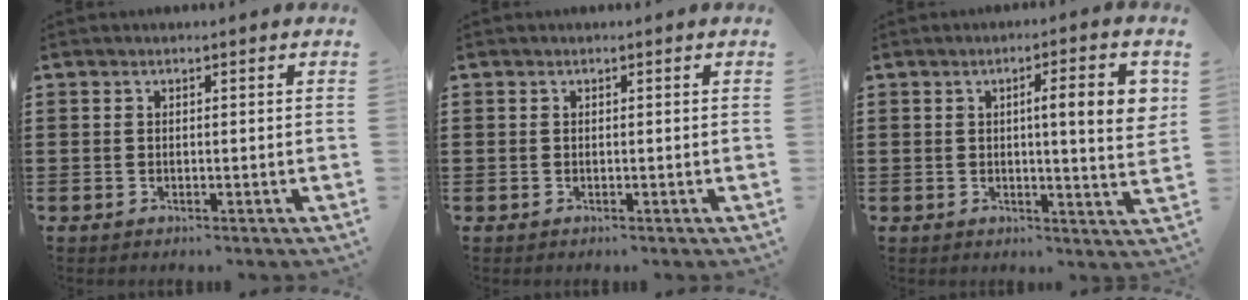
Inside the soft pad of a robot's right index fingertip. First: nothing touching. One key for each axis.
{"total": 0.0}
{"total": 7.7, "fx": 1.6, "fy": 1.0, "fz": 7.4, "tx": -0.115, "ty": -0.008, "tz": 0.018}